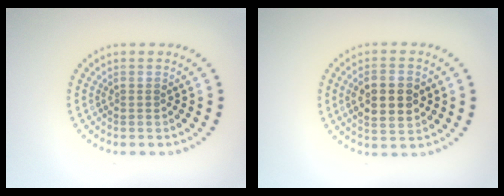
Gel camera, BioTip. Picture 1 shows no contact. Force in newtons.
{"total": 4.3, "press": 4.3, "slide": 0.3}